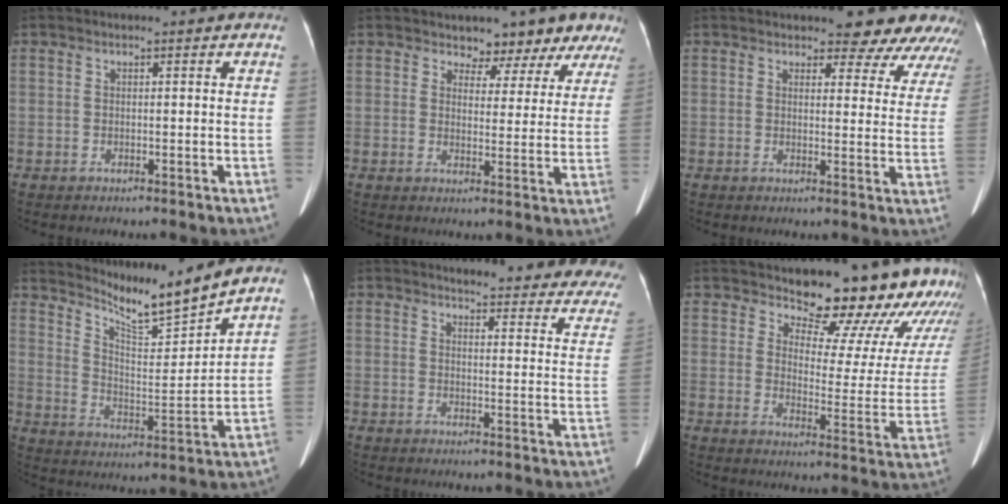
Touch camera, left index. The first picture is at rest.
{"total": 7.7, "force": [6.8, 3.5, 0.8], "torque": [0.006, -0.006, 0.060]}
{"total": 10.6, "force": [9.5, 3.5, 3.2], "torque": [-0.005, -0.021, 0.082]}
{"total": 9.6, "force": [9.1, -1.8, 2.3], "torque": [-0.057, -0.036, 0.165]}
{"total": 22.6, "force": [21.4, 3.8, 6.2], "torque": [-0.053, -0.096, 0.219]}
{"total": 19.5, "force": [18.0, 4.9, 5.4], "torque": [-0.043, -0.086, 0.198]}